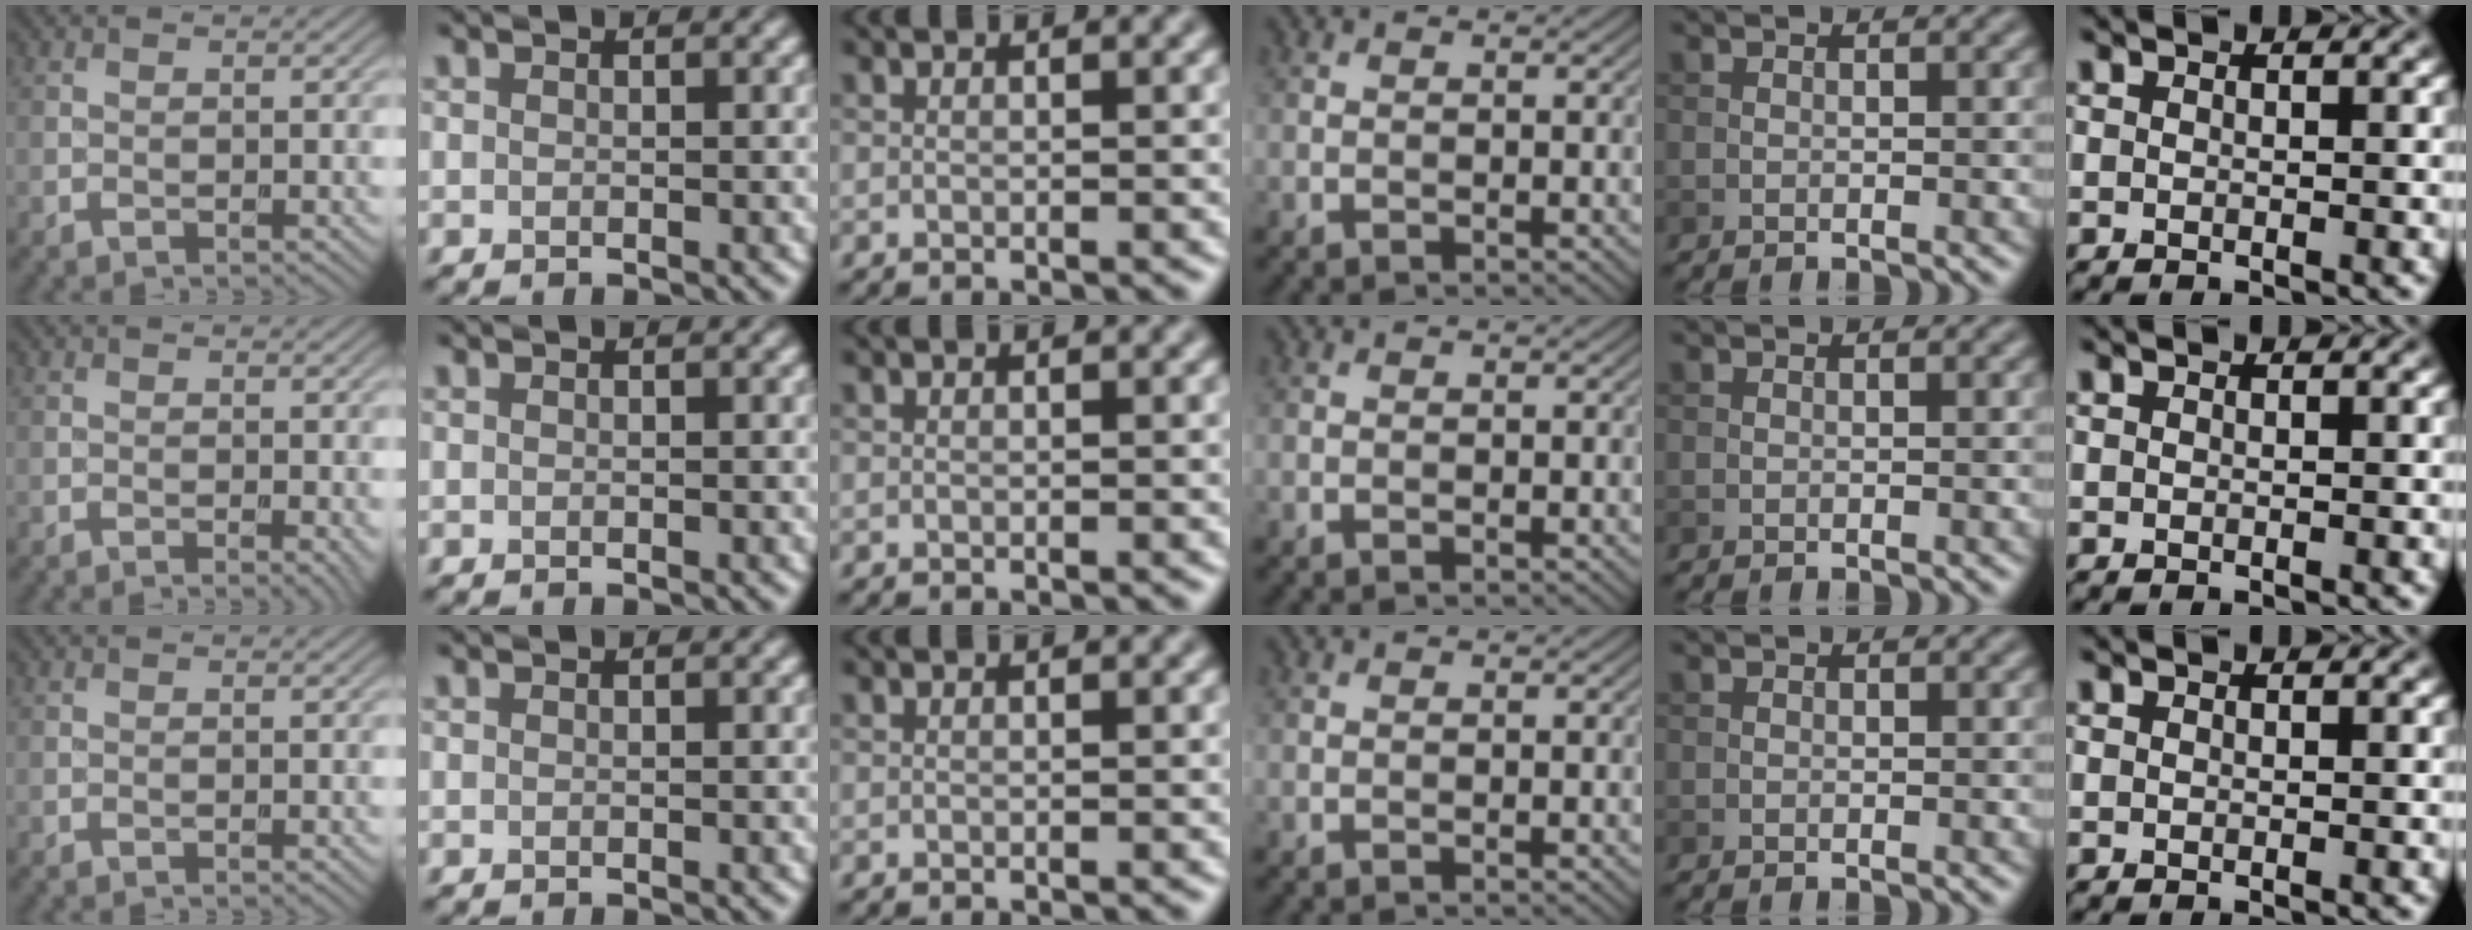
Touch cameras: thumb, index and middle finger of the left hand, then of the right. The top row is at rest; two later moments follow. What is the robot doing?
{"motion": "screw", "object": "dispenser bottle"}